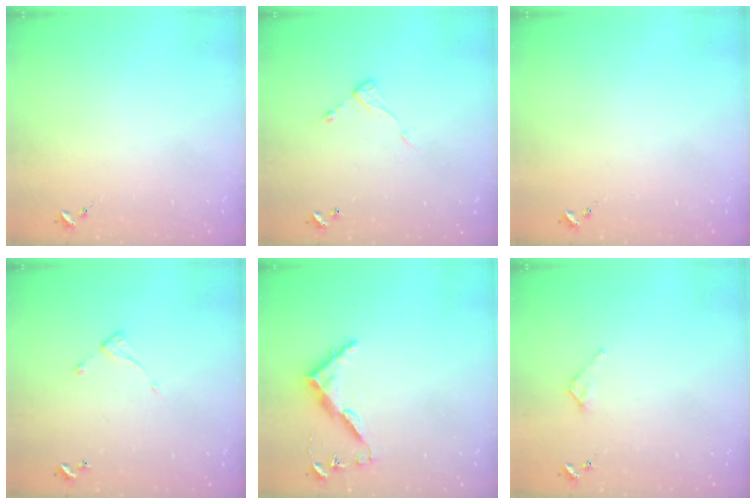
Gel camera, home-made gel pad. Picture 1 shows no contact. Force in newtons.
{"total": 6.6, "press": 6.6, "slide": 0.3}
{"total": 0.0}
{"total": 5.5, "press": 5.5, "slide": 0.2}
{"total": 8.2, "press": 8.1, "slide": 0.6}
{"total": 2.7, "press": 2.7, "slide": 0.2}